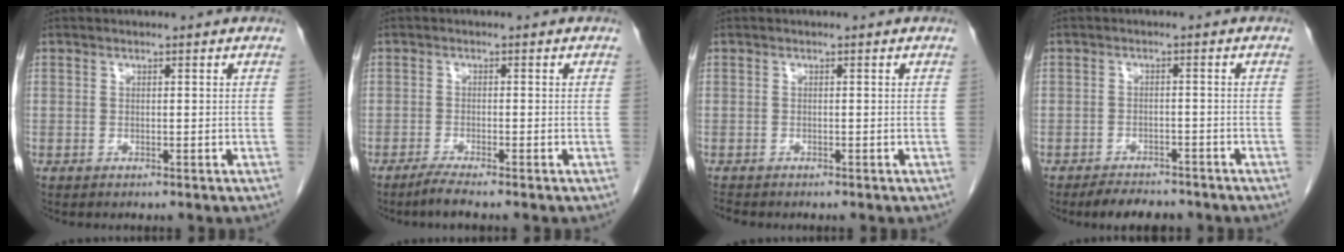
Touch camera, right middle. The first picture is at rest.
{"total": 2.5, "force": [-2.0, -0.4, 1.3], "torque": [-0.034, -0.006, -0.042]}
{"total": 1.1, "force": [-1.0, 0.2, 0.2], "torque": [-0.010, -0.003, -0.016]}
{"total": 5.4, "force": [-4.7, 2.1, 1.8], "torque": [-0.024, -0.002, -0.068]}